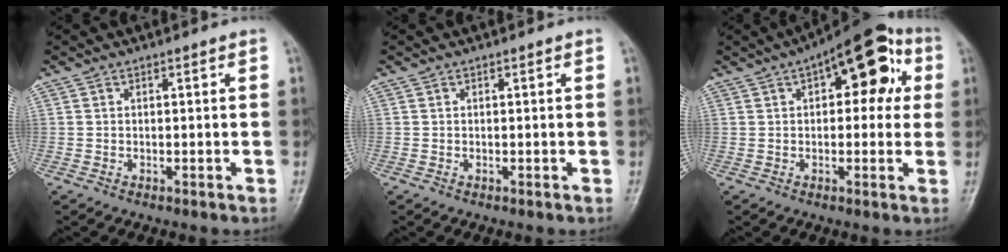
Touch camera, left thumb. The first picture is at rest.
{"total": 0.0}
{"total": 14.3, "force": [4.7, 7.0, 11.6], "torque": [-0.110, 0.022, 0.053]}